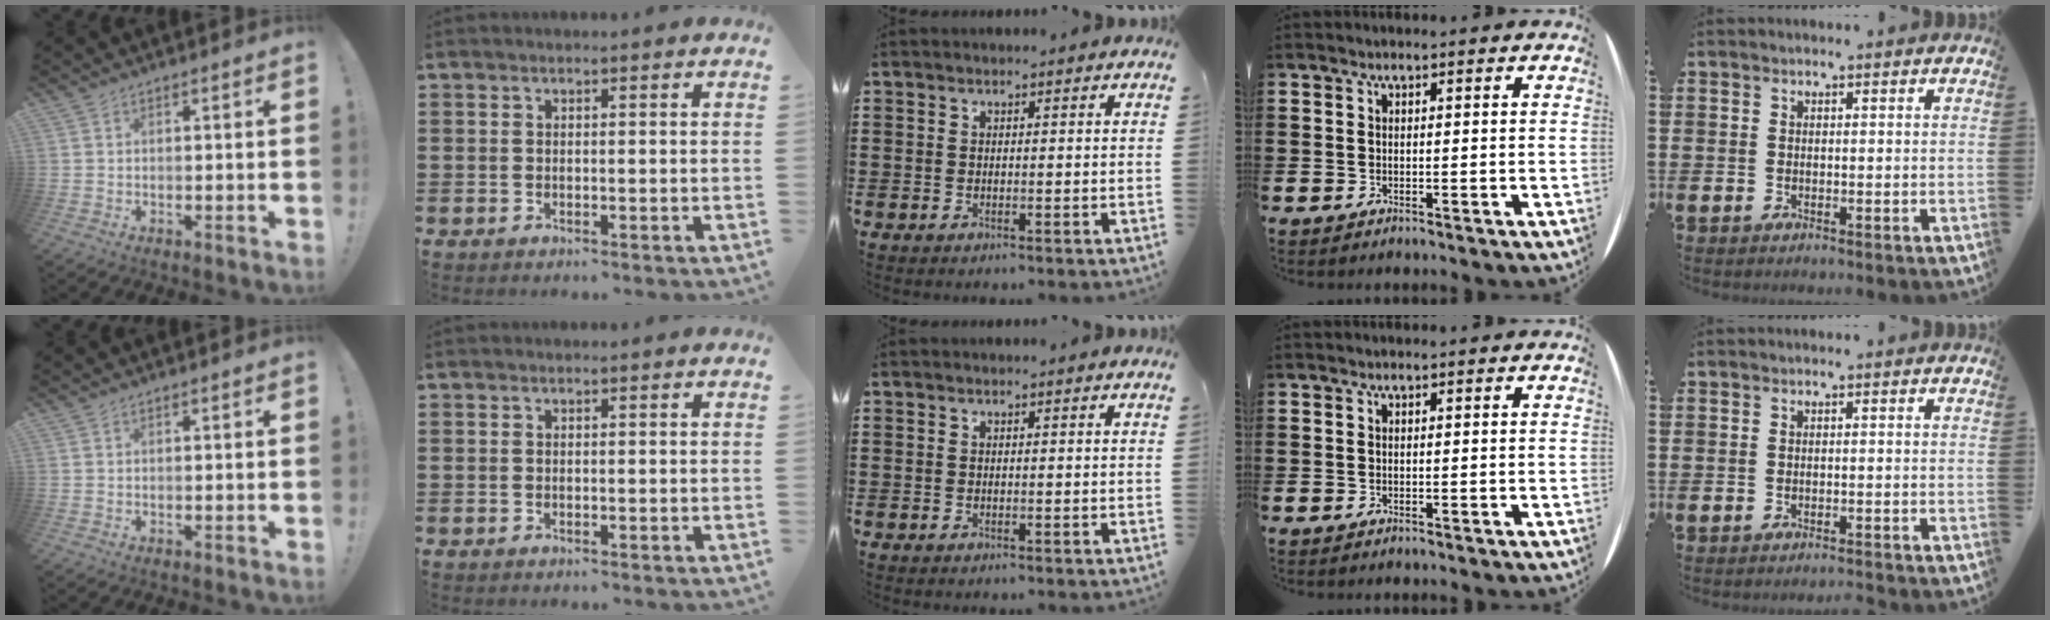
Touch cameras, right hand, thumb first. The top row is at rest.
{"little": {"total": 0.9, "force": [-0.9, -0.2, 0.1], "torque": [0.000, 0.001, -0.019]}}